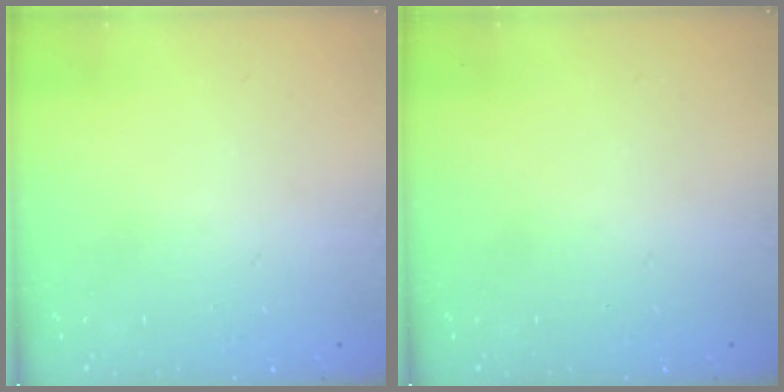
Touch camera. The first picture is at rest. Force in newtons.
{"total": 0.0}